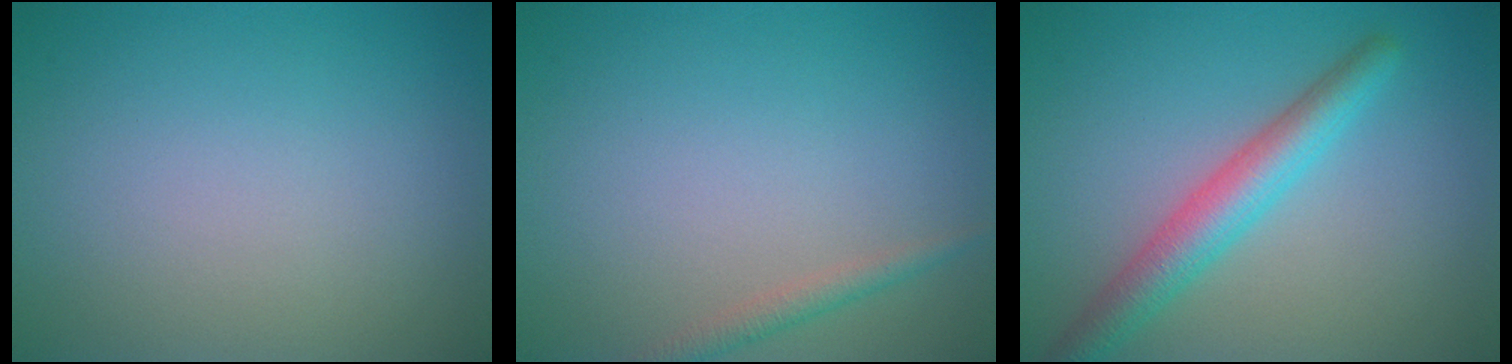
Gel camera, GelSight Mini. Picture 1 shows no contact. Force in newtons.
{"total": 1.4, "press": 1.4, "slide": 0.0}
{"total": 4.2, "press": 4.2, "slide": 0.2}